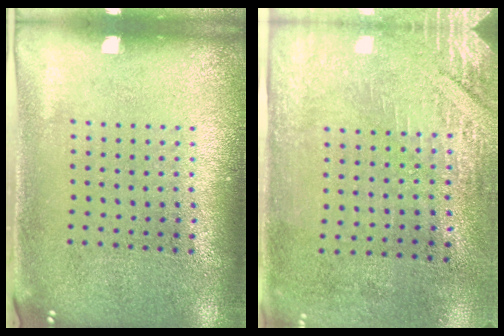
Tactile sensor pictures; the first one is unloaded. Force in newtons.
{"total": 2.9, "press": 2.5, "slide": 1.5}